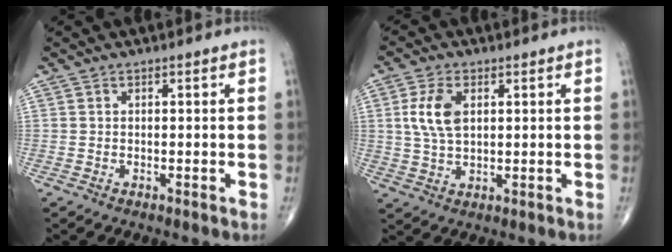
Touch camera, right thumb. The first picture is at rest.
{"total": 7.1, "force": [1.7, 4.0, 5.7], "torque": [-0.119, -0.002, 0.035]}